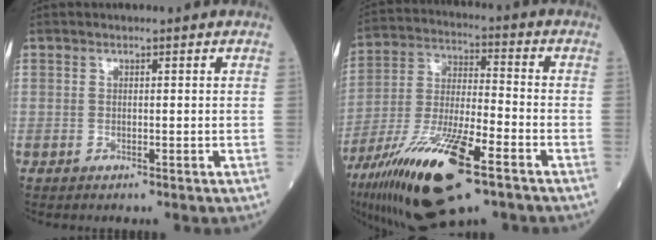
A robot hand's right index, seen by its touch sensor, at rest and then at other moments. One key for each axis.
{"total": 19.7, "fx": -11.0, "fy": 4.1, "fz": 15.7, "tx": -0.310, "ty": -0.038, "tz": -0.194}